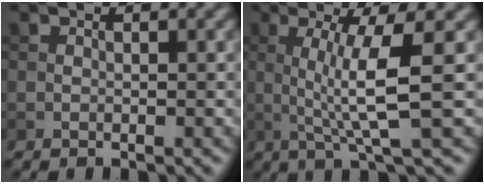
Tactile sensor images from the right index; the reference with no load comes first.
{"total": 5.5, "force": [0.5, 0.7, 5.4], "torque": [-0.098, -0.001, 0.011]}